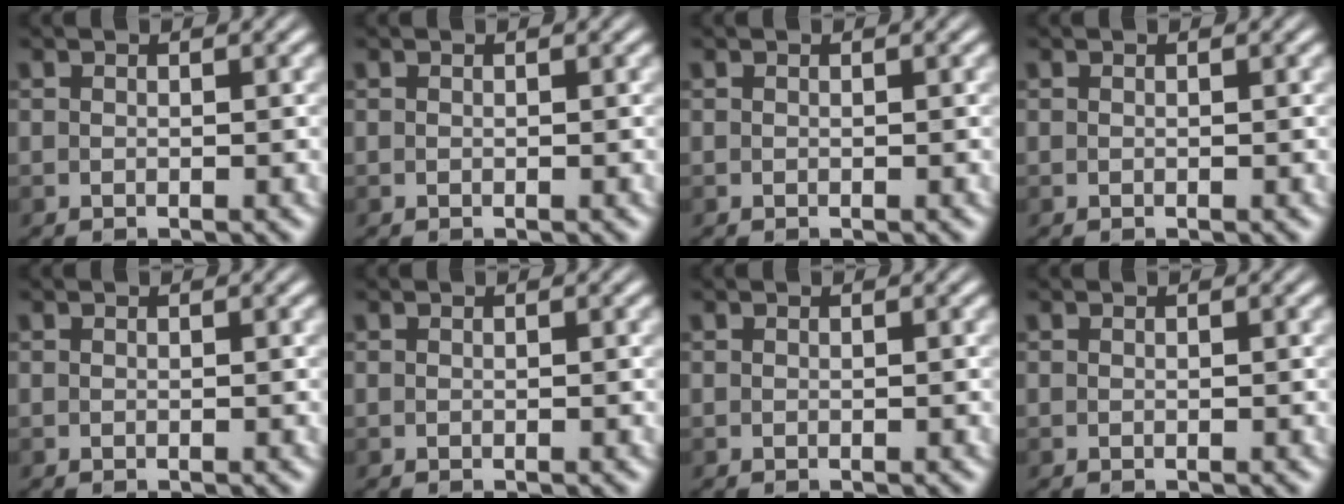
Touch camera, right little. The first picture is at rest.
{"total": 0.0}
{"total": 0.0}
{"total": 0.0}
{"total": 0.0}
{"total": 0.0}
{"total": 0.0}
{"total": 0.0}